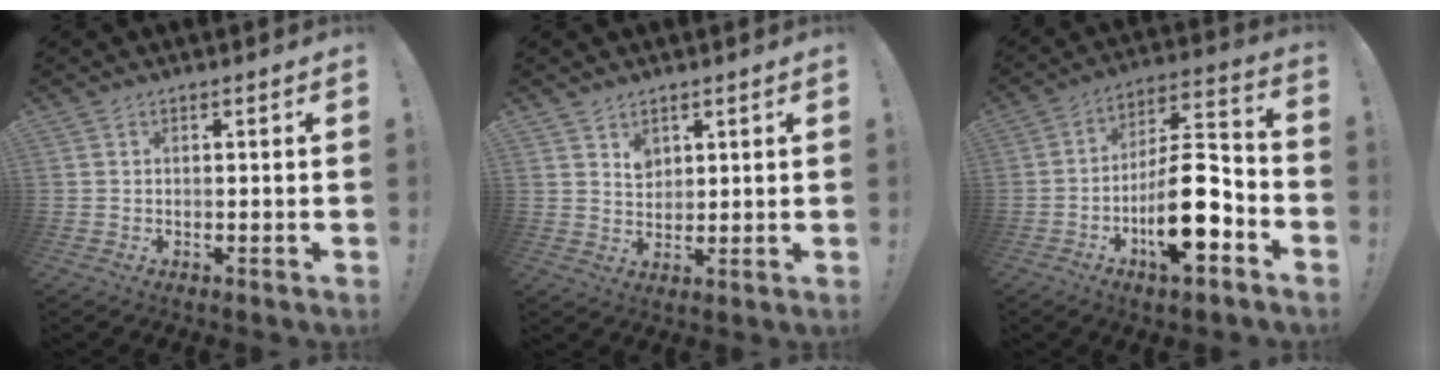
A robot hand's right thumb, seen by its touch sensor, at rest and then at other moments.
{"total": 4.0, "force": [2.8, 2.7, 1.0], "torque": [-0.010, -0.017, 0.049]}
{"total": 18.1, "force": [-6.8, 6.7, 15.4], "torque": [-0.265, 0.037, -0.104]}